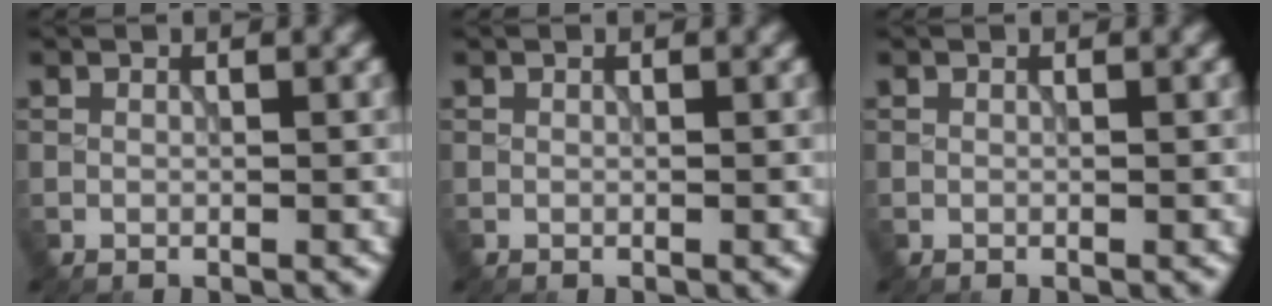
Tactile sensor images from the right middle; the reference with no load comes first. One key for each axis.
{"total": 0.0}
{"total": 0.0}